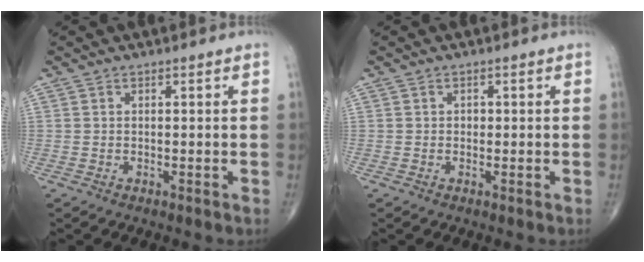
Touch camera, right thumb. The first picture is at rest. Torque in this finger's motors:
{"motor_torque": [0.02, 0.29, 0.36, 0.11, -0.02]}